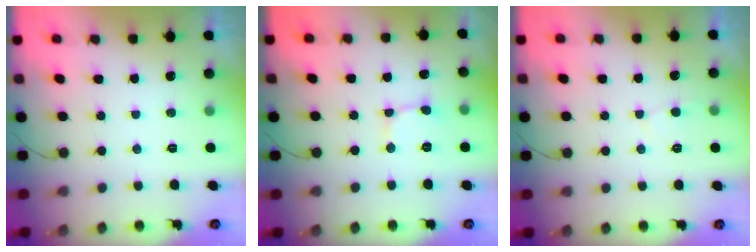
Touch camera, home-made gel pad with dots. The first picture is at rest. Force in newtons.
{"total": 1.6, "press": 1.6, "slide": 0.1}
{"total": 3.3, "press": 3.3, "slide": 0.4}